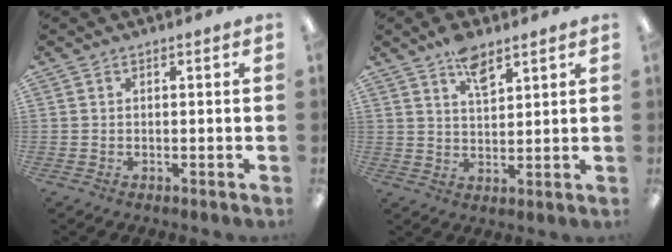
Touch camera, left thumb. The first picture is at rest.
{"total": 6.7, "force": [4.7, 2.9, 3.9], "torque": [-0.063, -0.020, 0.081]}